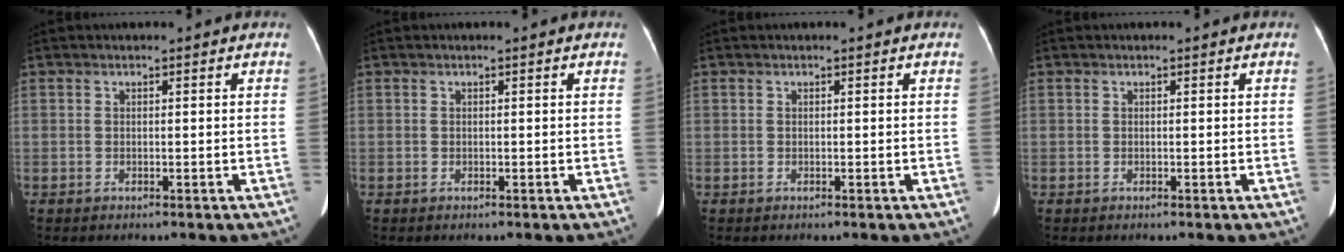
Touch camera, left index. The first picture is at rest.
{"total": 0.0}
{"total": 0.0}
{"total": 0.0}